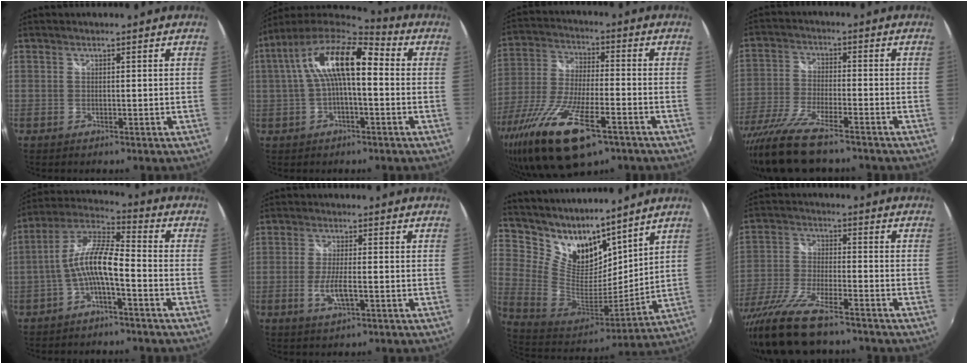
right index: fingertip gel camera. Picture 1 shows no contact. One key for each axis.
{"total": 14.5, "fx": 1.9, "fy": 5.0, "fz": 13.5, "tx": -0.243, "ty": 0.027, "tz": 0.023}
{"total": 21.1, "fx": -12.4, "fy": 6.8, "fz": 15.7, "tx": -0.322, "ty": -0.062, "tz": -0.227}
{"total": 16.4, "fx": -13.5, "fy": 3.5, "fz": 8.6, "tx": -0.183, "ty": -0.047, "tz": -0.239}
{"total": 9.9, "fx": -3.1, "fy": 2.3, "fz": 9.1, "tx": -0.199, "ty": 0.018, "tz": -0.061}
{"total": 4.5, "fx": -1.4, "fy": 1.3, "fz": 4.1, "tx": -0.084, "ty": -0.009, "tz": -0.024}
{"total": 16.7, "fx": 13.1, "fy": 7.9, "fz": 6.6, "tx": -0.156, "ty": -0.014, "tz": 0.258}
{"total": 16.1, "fx": -12.6, "fy": 3.5, "fz": 9.5, "tx": -0.201, "ty": -0.046, "tz": -0.231}